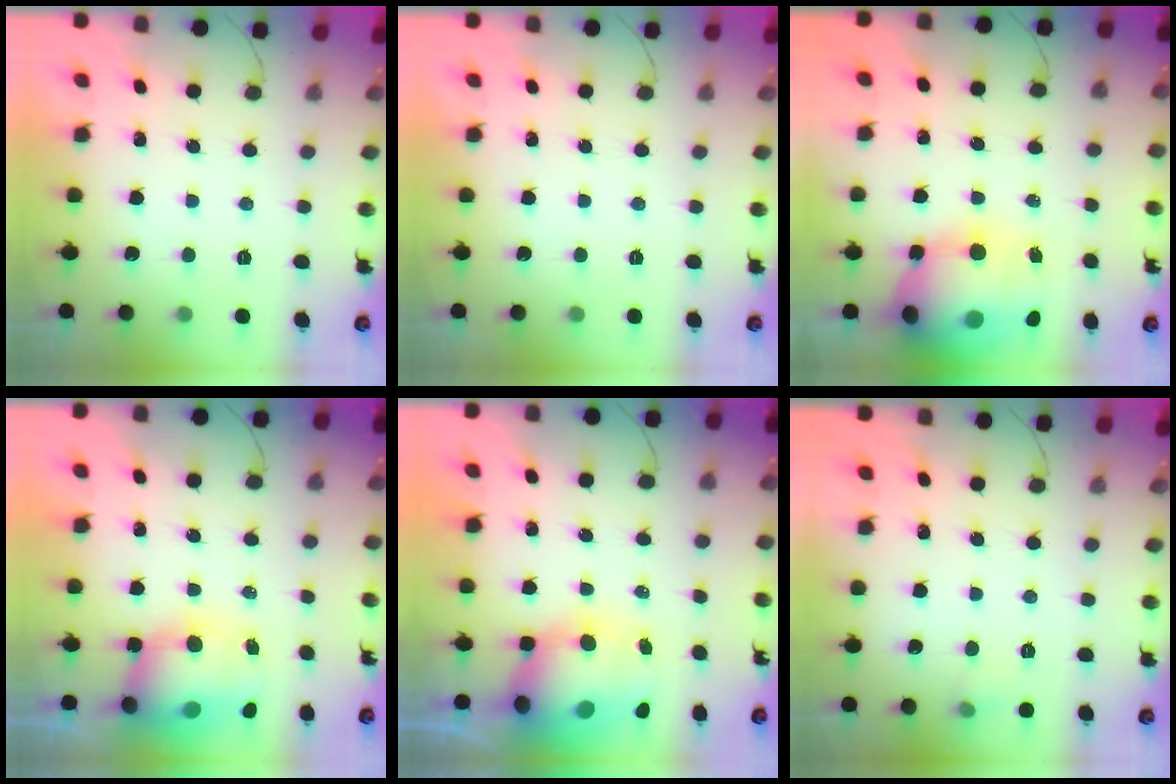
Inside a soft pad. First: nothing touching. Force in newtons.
{"total": 0.0}
{"total": 20.4, "press": 19.8, "slide": 4.8}
{"total": 10.8, "press": 10.5, "slide": 2.1}
{"total": 13.2, "press": 12.8, "slide": 3.3}
{"total": 4.2, "press": 4.0, "slide": 1.3}